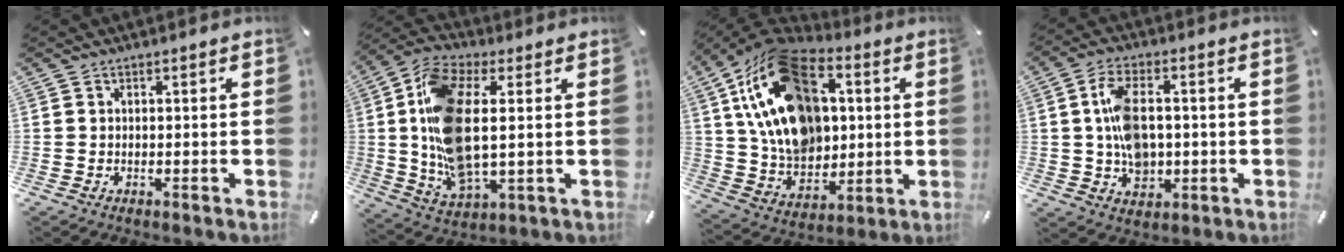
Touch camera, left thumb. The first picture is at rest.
{"total": 16.4, "force": [2.1, 7.9, 14.2], "torque": [-0.314, -0.010, 0.040]}
{"total": 23.0, "force": [6.5, 16.8, 14.3], "torque": [-0.273, -0.037, 0.116]}
{"total": 9.8, "force": [0.3, 6.8, 7.0], "torque": [-0.120, 0.006, 0.007]}